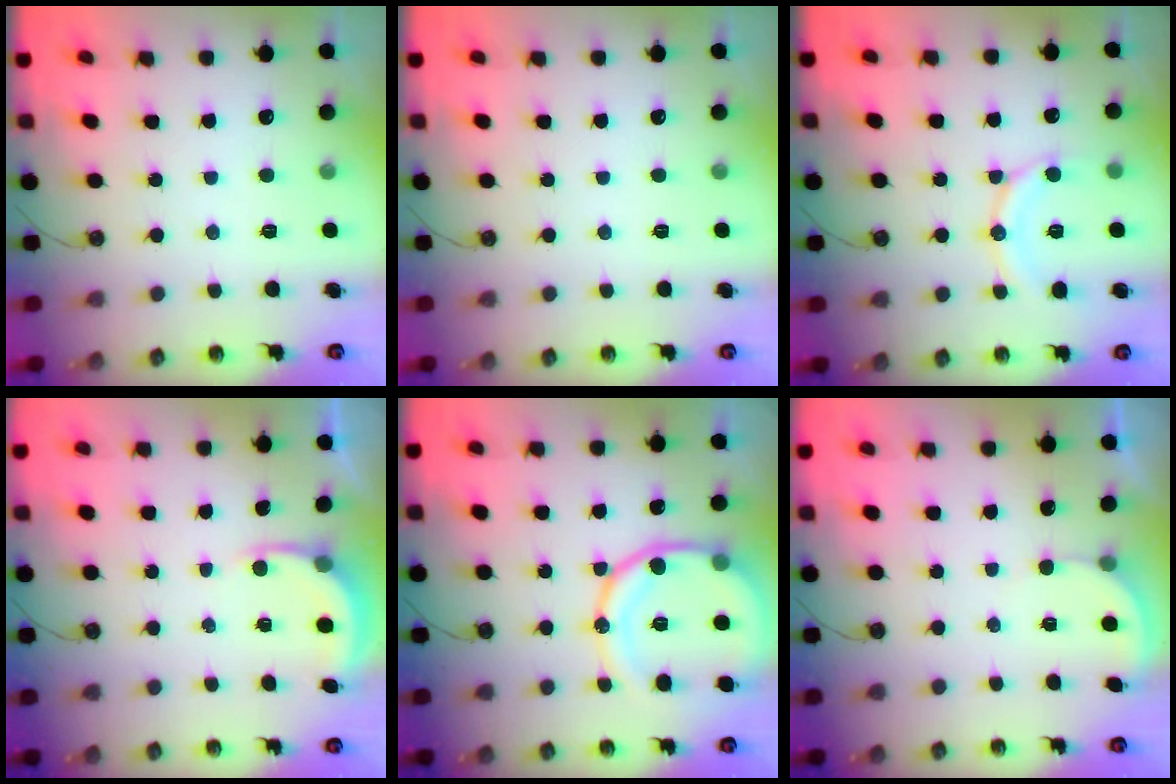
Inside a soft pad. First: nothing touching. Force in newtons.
{"total": 0.0}
{"total": 11.9, "press": 11.8, "slide": 1.3}
{"total": 3.8, "press": 3.8, "slide": 0.3}
{"total": 15.8, "press": 15.6, "slide": 1.9}
{"total": 2.2, "press": 2.2, "slide": 0.2}